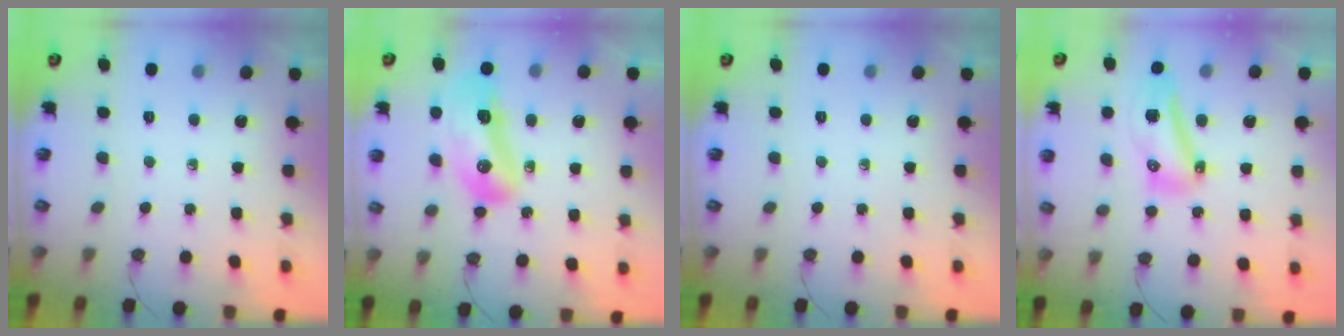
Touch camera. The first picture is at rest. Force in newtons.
{"total": 14.5, "press": 14.4, "slide": 1.7}
{"total": 0.0}
{"total": 18.9, "press": 14.1, "slide": 12.5}